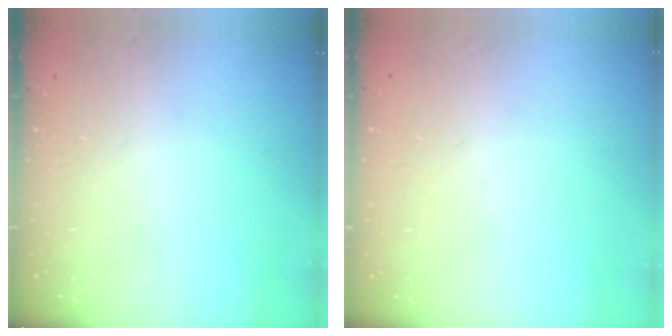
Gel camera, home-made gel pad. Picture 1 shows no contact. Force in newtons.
{"total": 0.0}